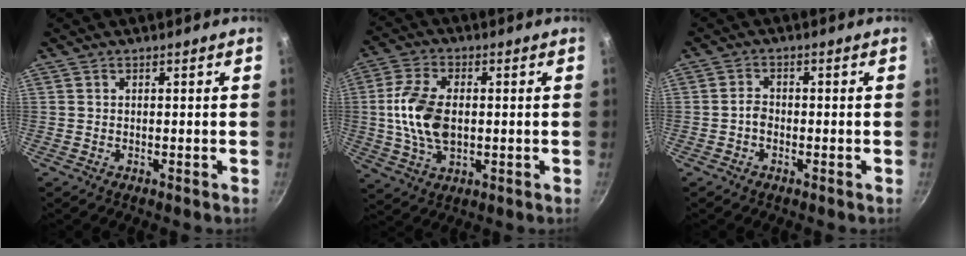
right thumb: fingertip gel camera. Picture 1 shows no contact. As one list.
[{"total": 12.0, "force": [0.0, 7.1, 9.7], "torque": [-0.181, 0.009, -0.004]}, {"total": 2.2, "force": [-0.9, 1.6, 1.3], "torque": [-0.020, 0.016, -0.020]}]